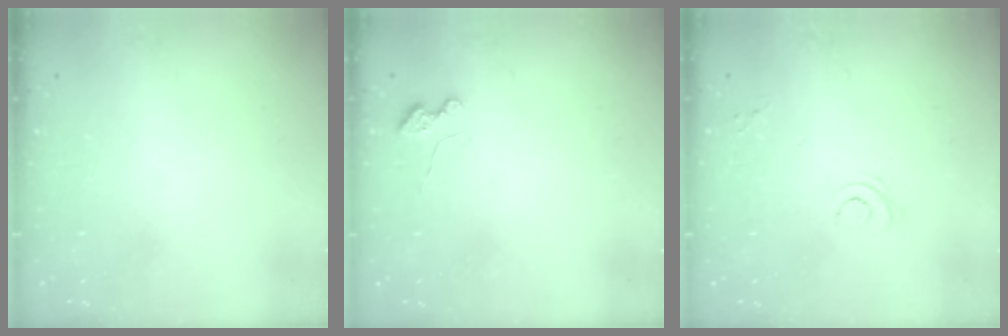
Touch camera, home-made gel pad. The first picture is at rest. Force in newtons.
{"total": 3.6, "press": 3.5, "slide": 0.4}
{"total": 5.7, "press": 5.7, "slide": 0.8}